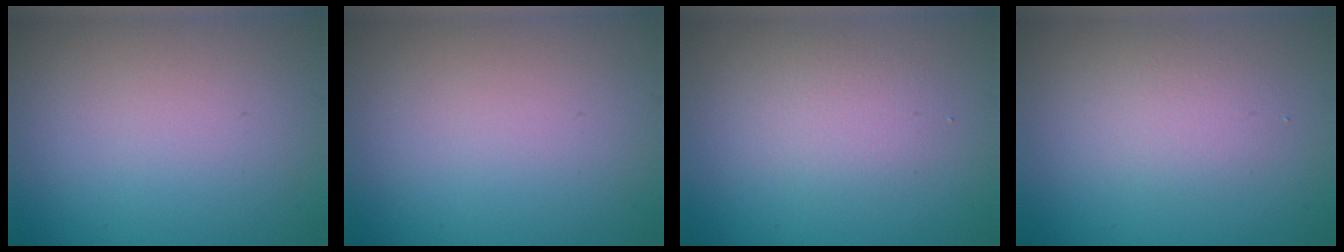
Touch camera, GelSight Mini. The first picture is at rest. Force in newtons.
{"total": 0.0}
{"total": 2.0, "press": 2.0, "slide": 0.1}
{"total": 2.2, "press": 2.2, "slide": 0.1}